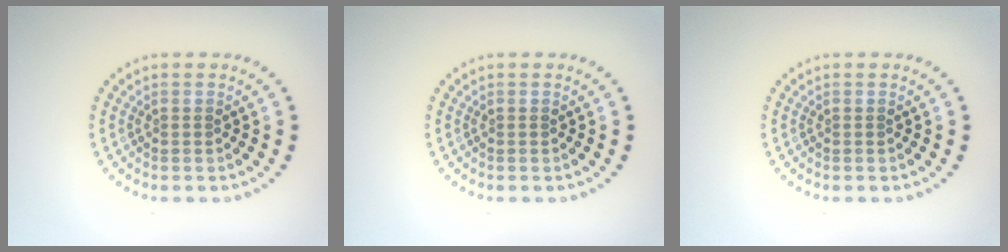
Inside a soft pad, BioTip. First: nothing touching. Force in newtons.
{"total": 0.0}
{"total": 0.0}